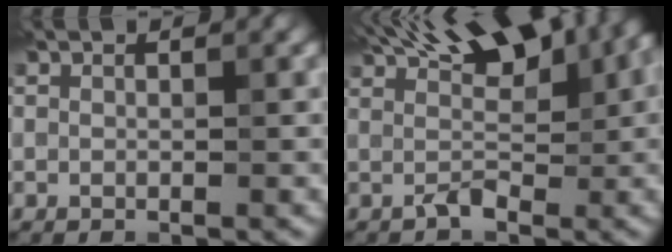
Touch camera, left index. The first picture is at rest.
{"total": 6.8, "force": [2.3, 2.9, 5.7], "torque": [-0.085, 0.017, 0.037]}